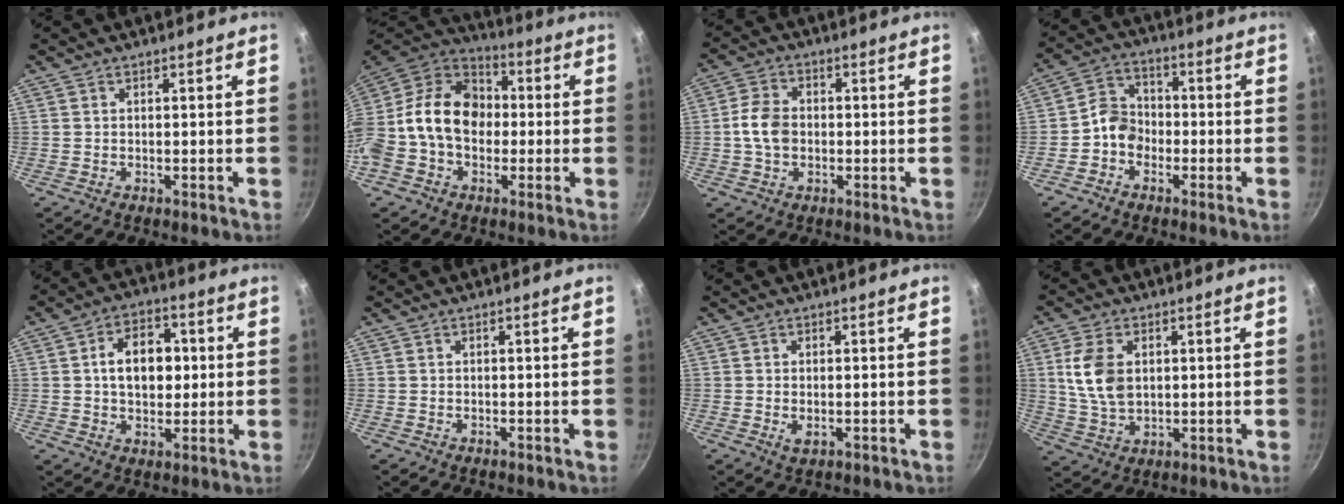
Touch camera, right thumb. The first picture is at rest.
{"total": 18.8, "force": [-0.6, 14.4, 12.0], "torque": [-0.182, 0.047, -0.027]}
{"total": 6.8, "force": [-0.5, 5.1, 4.5], "torque": [-0.075, 0.016, -0.018]}
{"total": 6.3, "force": [-2.1, 5.2, 2.9], "torque": [-0.021, 0.030, -0.055]}
{"total": 10.5, "force": [1.1, 7.3, 7.5], "torque": [-0.084, 0.012, 0.013]}
{"total": 0.0}
{"total": 1.9, "force": [-0.4, 1.0, 1.6], "torque": [-0.027, -0.006, -0.003]}
{"total": 9.5, "force": [2.0, 6.2, 7.0], "torque": [-0.128, -0.012, 0.040]}